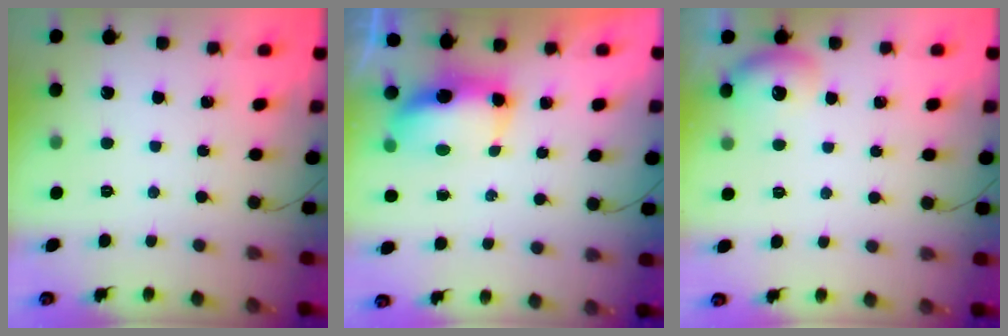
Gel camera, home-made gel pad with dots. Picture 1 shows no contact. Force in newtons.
{"total": 7.1, "press": 7.0, "slide": 1.1}
{"total": 9.9, "press": 8.4, "slide": 5.2}